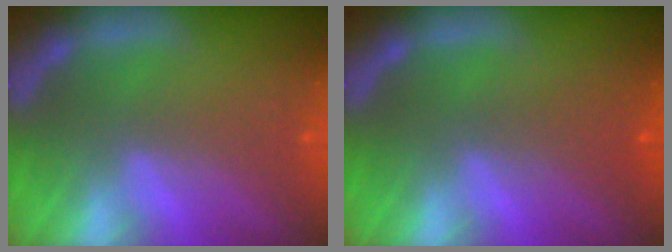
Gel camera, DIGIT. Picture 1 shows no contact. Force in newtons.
{"total": 2.0}